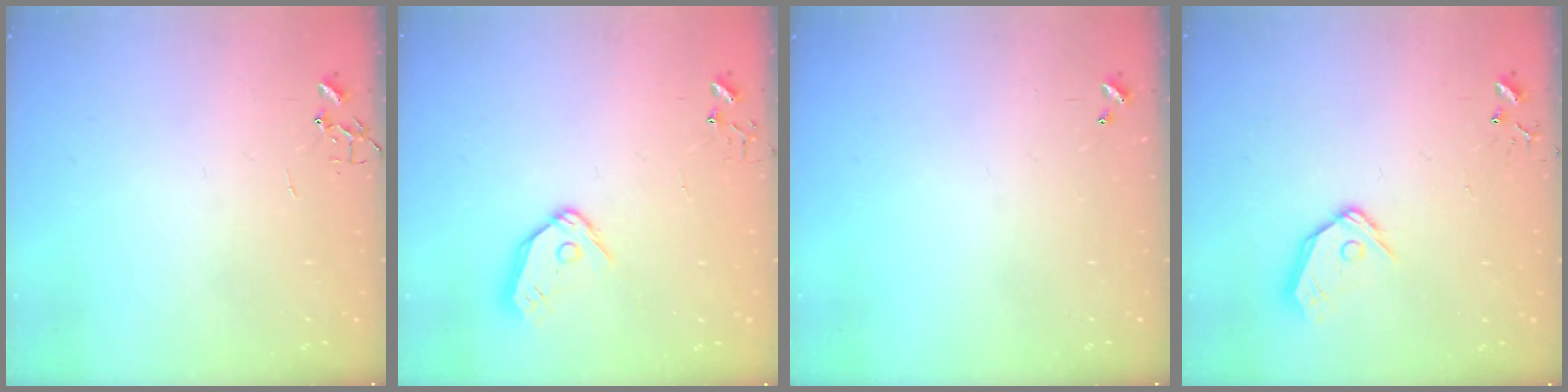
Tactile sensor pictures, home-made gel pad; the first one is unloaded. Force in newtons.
{"total": 9.4, "press": 9.4, "slide": 0.7}
{"total": 0.0}
{"total": 10.3, "press": 10.2, "slide": 1.4}